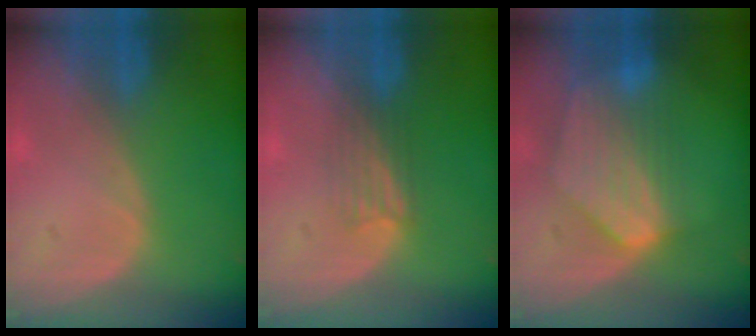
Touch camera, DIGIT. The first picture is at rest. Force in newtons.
{"total": 3.1, "press": 2.8, "slide": 1.2}
{"total": 8.2, "press": 7.6, "slide": 3.0}